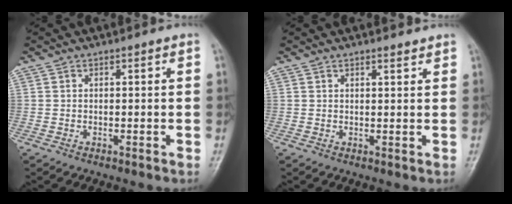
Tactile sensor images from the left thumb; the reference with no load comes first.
{"total": 1.6, "force": [1.5, 0.3, 0.3], "torque": [0.002, -0.012, 0.023]}